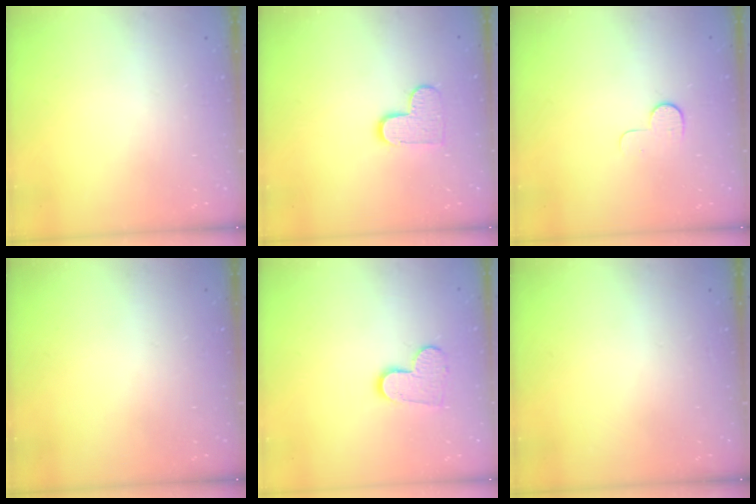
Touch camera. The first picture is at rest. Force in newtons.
{"total": 8.3, "press": 8.2, "slide": 0.5}
{"total": 7.6, "press": 7.5, "slide": 0.7}
{"total": 0.0}
{"total": 9.9, "press": 9.8, "slide": 0.7}
{"total": 0.0}